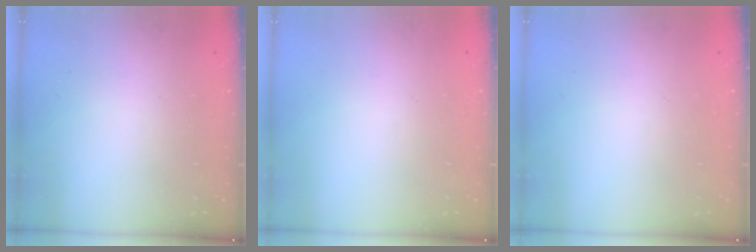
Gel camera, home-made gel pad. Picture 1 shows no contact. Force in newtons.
{"total": 0.0}
{"total": 0.0}